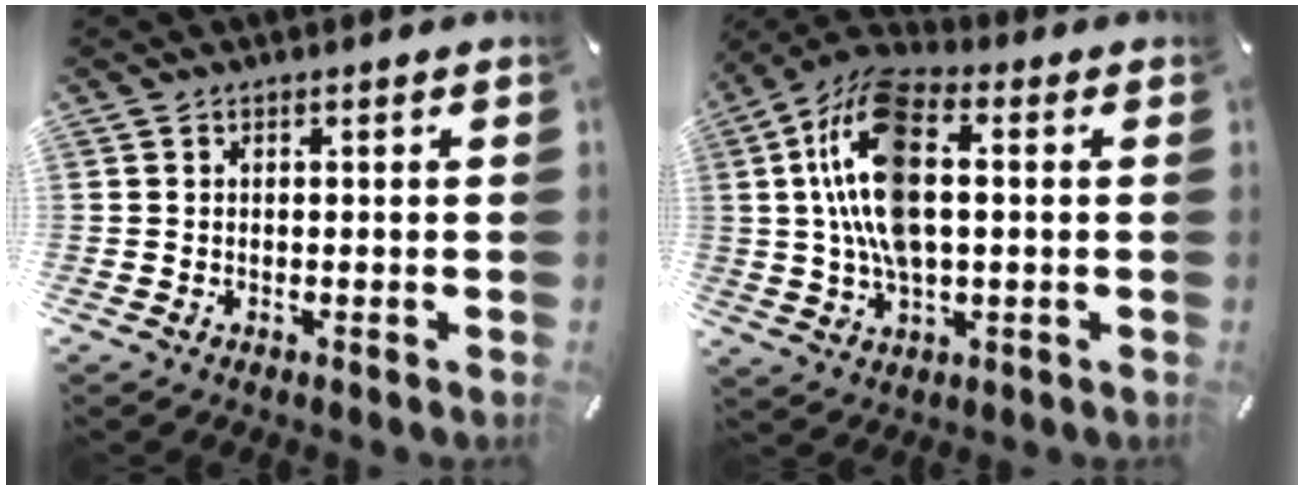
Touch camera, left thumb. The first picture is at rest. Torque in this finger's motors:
{"motor_torque": [2.49, 2.51, 1.82, -0.95, 0.49]}